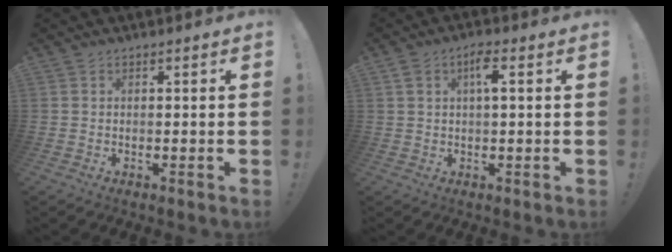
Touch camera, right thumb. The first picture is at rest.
{"total": 4.6, "force": [1.8, 1.4, 4.0], "torque": [-0.065, 0.000, 0.024]}